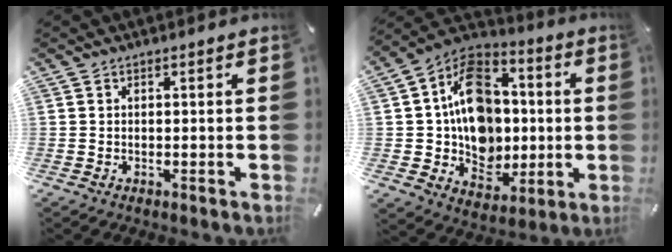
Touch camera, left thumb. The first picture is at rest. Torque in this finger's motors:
{"motor_torque": [0.30, 1.76, 1.33, 0.61, 0.27]}